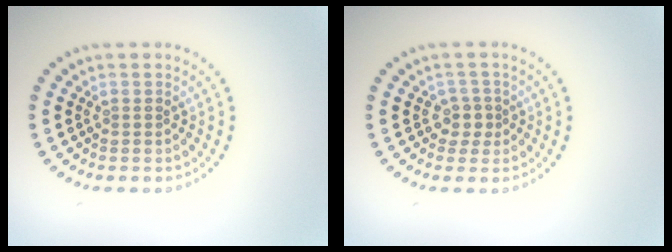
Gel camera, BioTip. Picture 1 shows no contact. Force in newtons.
{"total": 1.6, "press": 1.2, "slide": 1.0}